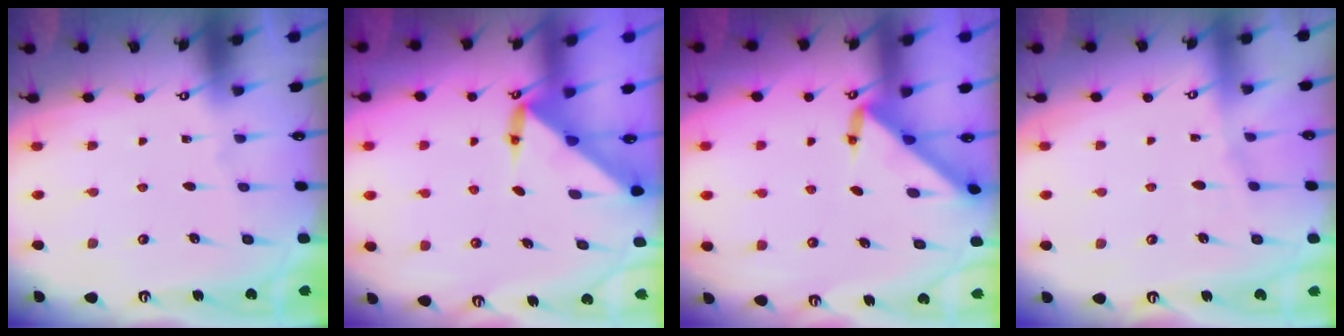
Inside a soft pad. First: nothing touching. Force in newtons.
{"total": 3.5, "press": 3.5, "slide": 0.2}
{"total": 5.0, "press": 4.9, "slide": 0.4}
{"total": 3.3, "press": 3.2, "slide": 0.6}